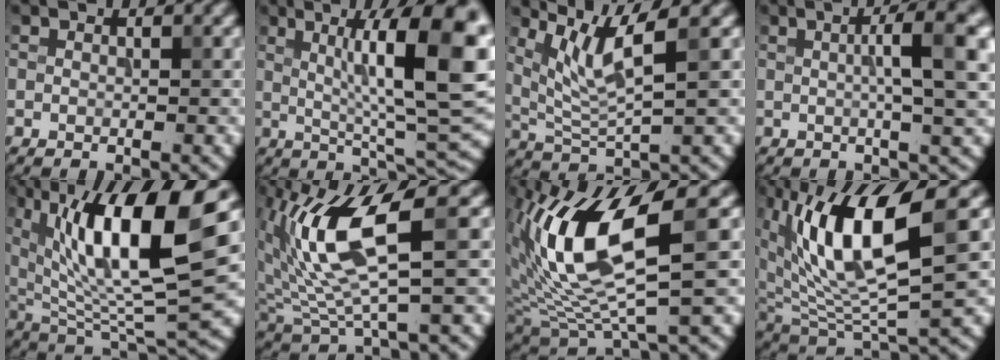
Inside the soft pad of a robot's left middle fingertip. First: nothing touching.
{"total": 12.5, "force": [2.6, 3.1, 11.9], "torque": [-0.166, 0.009, 0.039]}
{"total": 5.0, "force": [2.4, 1.0, 4.2], "torque": [-0.091, -0.001, 0.056]}
{"total": 7.2, "force": [1.3, 1.5, 7.0], "torque": [-0.083, 0.016, 0.014]}
{"total": 14.6, "force": [5.0, 4.5, 13.0], "torque": [-0.226, 0.007, 0.087]}
{"total": 8.3, "force": [1.7, 2.3, 7.8], "torque": [-0.174, -0.007, 0.038]}
{"total": 10.7, "force": [2.2, 3.4, 9.9], "torque": [-0.206, -0.006, 0.046]}
{"total": 10.5, "force": [3.4, 3.6, 9.2], "torque": [-0.173, -0.004, 0.062]}